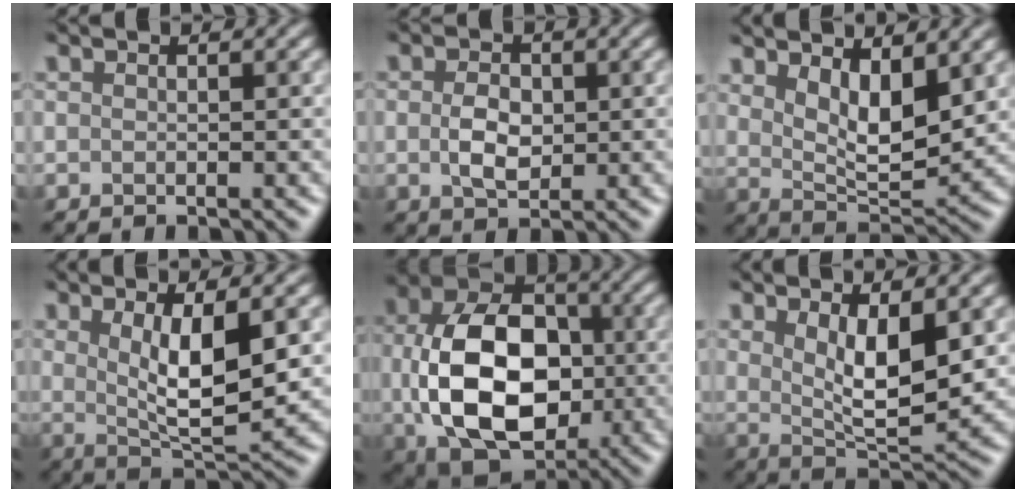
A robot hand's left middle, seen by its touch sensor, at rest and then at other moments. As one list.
[{"total": 2.3, "force": [0.1, 1.5, 1.7], "torque": [-0.044, 0.000, 0.006]}, {"total": 4.5, "force": [2.3, 1.7, 3.6], "torque": [-0.070, -0.013, 0.050]}, {"total": 5.6, "force": [1.1, 1.1, 5.4], "torque": [-0.096, -0.008, 0.028]}, {"total": 12.8, "force": [-0.4, 8.9, 9.2], "torque": [-0.182, -0.016, 0.004]}, {"total": 4.8, "force": [1.6, 1.2, 4.4], "torque": [-0.082, -0.013, 0.037]}]